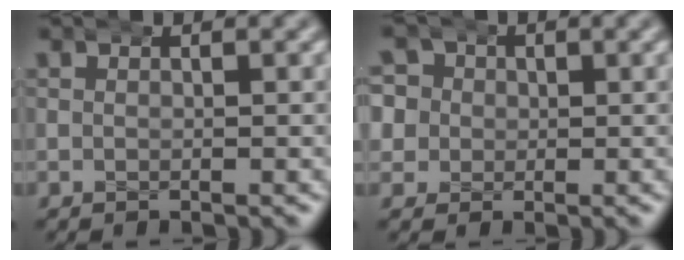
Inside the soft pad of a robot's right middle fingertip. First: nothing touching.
{"total": 6.4, "force": [1.0, 5.8, 2.5], "torque": [-0.068, -0.006, 0.011]}